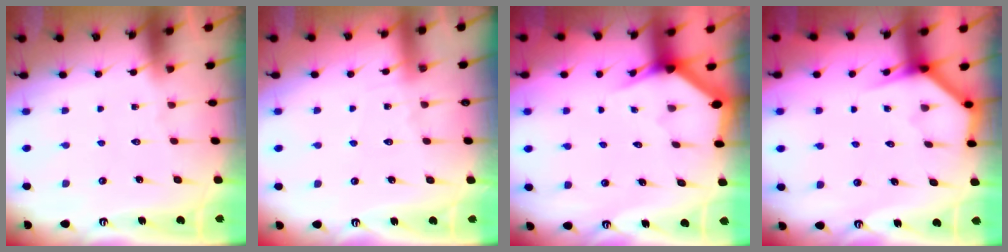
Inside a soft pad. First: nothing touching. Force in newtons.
{"total": 5.1, "press": 5.1, "slide": 0.6}
{"total": 2.7, "press": 2.7, "slide": 0.0}
{"total": 3.8, "press": 3.8, "slide": 0.2}